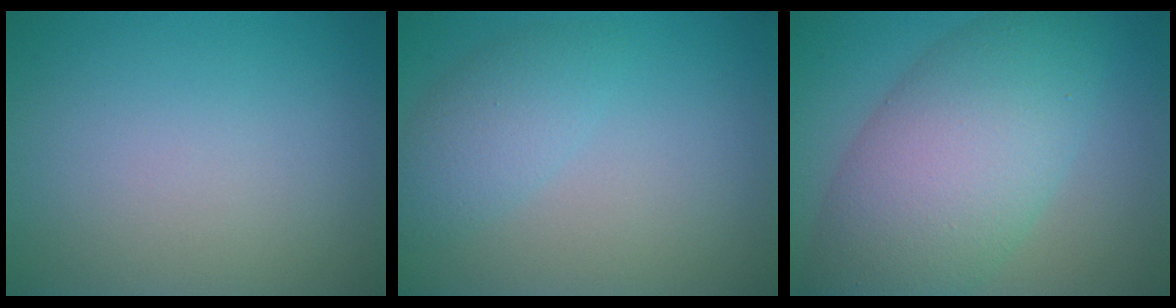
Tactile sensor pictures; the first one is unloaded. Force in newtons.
{"total": 2.8, "press": 2.8, "slide": 0.1}
{"total": 9.9, "press": 9.9, "slide": 0.4}